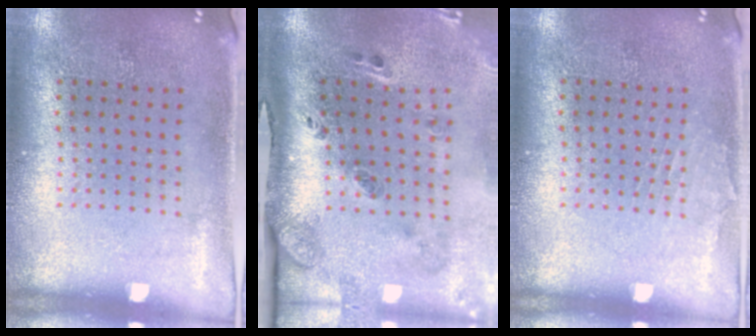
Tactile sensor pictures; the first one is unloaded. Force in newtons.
{"total": 3.3, "press": 2.0, "slide": 2.6}
{"total": 0.7, "press": 0.7, "slide": 0.1}